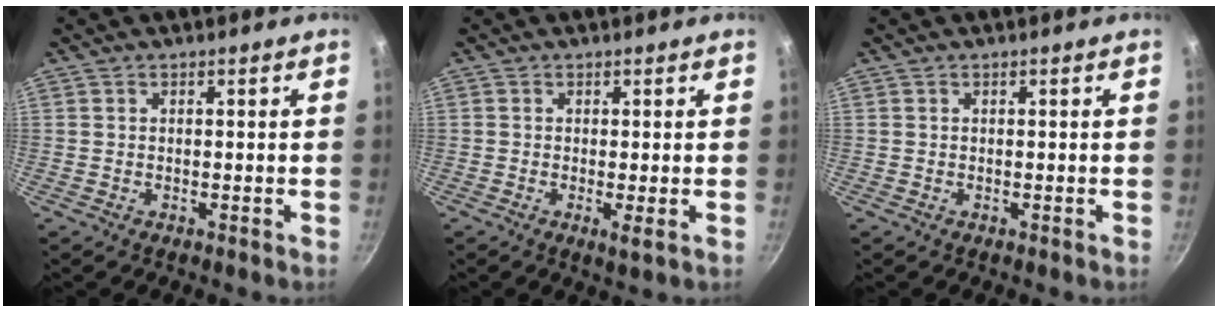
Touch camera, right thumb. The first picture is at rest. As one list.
[{"total": 1.9, "force": [-0.3, 0.2, 1.9], "torque": [-0.036, -0.009, -0.005]}, {"total": 0.0}]